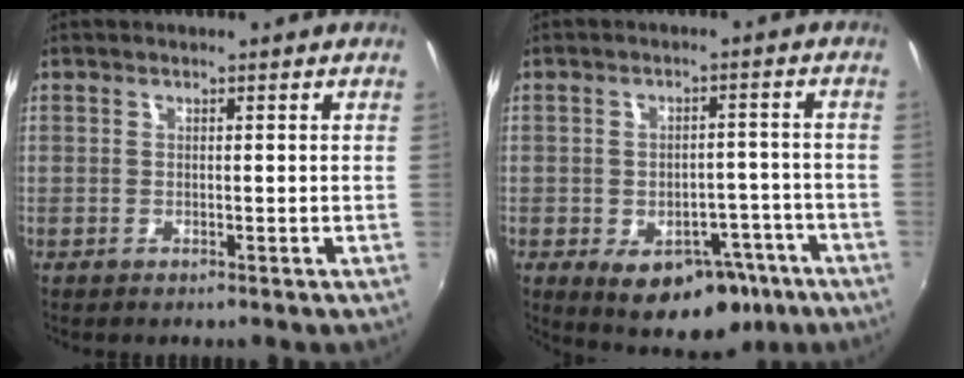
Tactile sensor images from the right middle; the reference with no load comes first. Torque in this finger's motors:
{"motor_torque": [1.18, -0.96, 0.76, 0.21]}